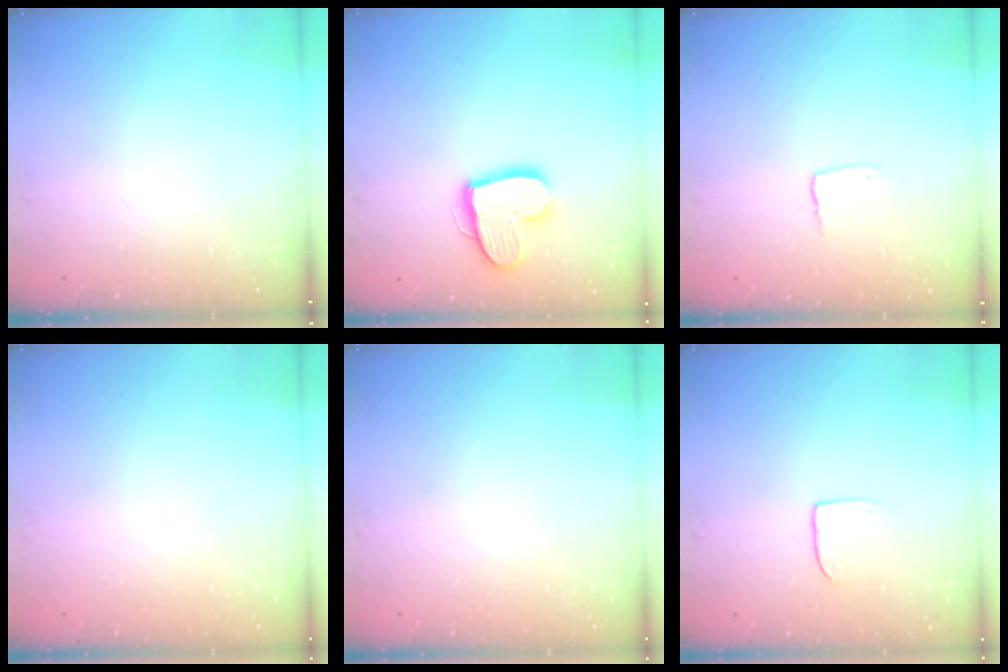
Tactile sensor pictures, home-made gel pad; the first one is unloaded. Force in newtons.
{"total": 14.4, "press": 14.3, "slide": 1.3}
{"total": 3.8, "press": 3.8, "slide": 0.4}
{"total": 0.0}
{"total": 0.0}
{"total": 6.3, "press": 6.3, "slide": 0.6}